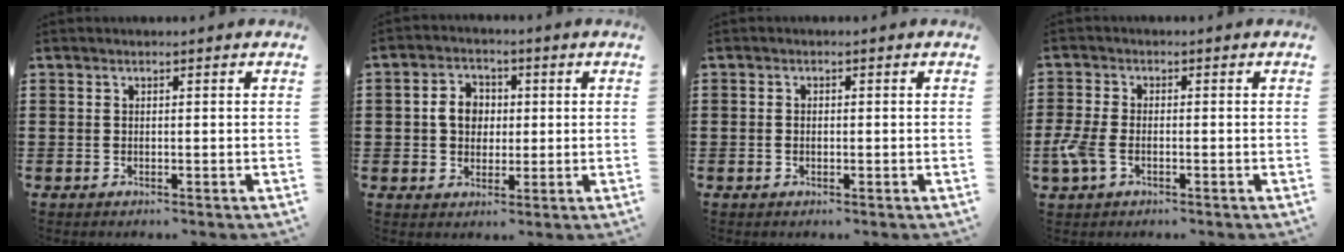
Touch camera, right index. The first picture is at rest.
{"total": 5.1, "force": [0.2, 4.3, 2.7], "torque": [-0.066, 0.017, 0.000]}
{"total": 0.7, "force": [-0.2, 0.4, 0.6], "torque": [-0.013, 0.000, -0.003]}
{"total": 4.1, "force": [-1.7, 2.0, 3.2], "torque": [-0.085, -0.010, -0.036]}